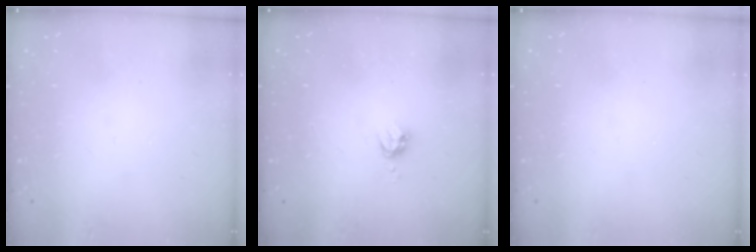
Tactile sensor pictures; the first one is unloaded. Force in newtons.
{"total": 4.0, "press": 3.9, "slide": 0.6}
{"total": 0.0}